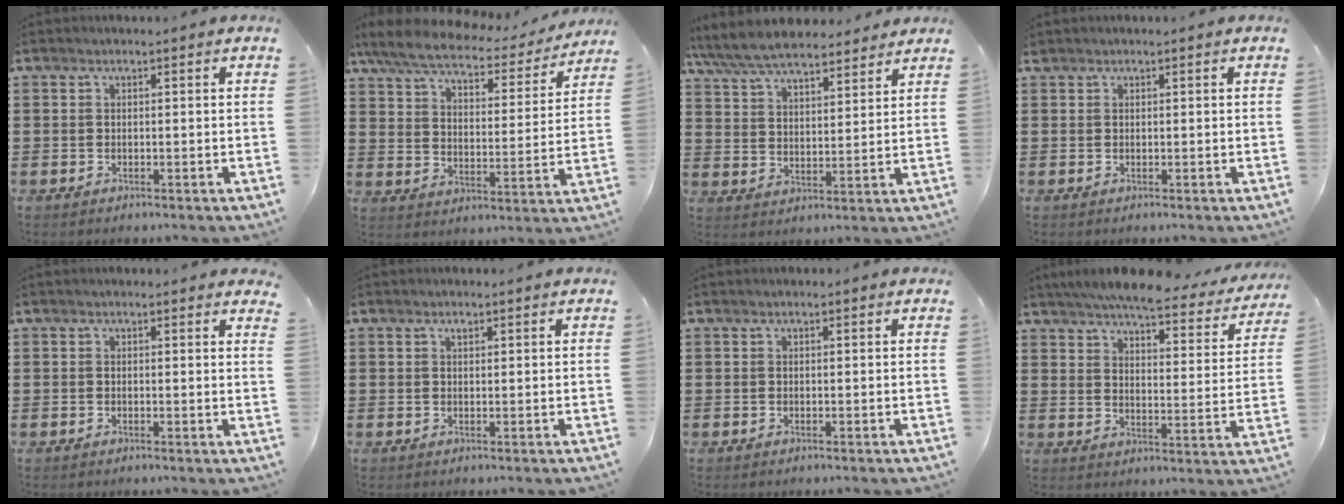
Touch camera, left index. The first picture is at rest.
{"total": 6.6, "force": [5.7, 1.3, 3.0], "torque": [-0.084, -0.031, 0.096]}
{"total": 7.3, "force": [6.7, 1.5, 2.4], "torque": [-0.074, -0.024, 0.121]}
{"total": 0.6, "force": [0.5, 0.3, 0.1], "torque": [-0.004, 0.002, 0.010]}
{"total": 0.8, "force": [0.7, 0.0, 0.5], "torque": [-0.011, 0.000, 0.012]}
{"total": 0.8, "force": [0.4, 0.4, 0.5], "torque": [-0.011, 0.003, 0.008]}
{"total": 0.0}
{"total": 6.4, "force": [5.8, 0.3, 2.5], "torque": [-0.066, -0.038, 0.100]}